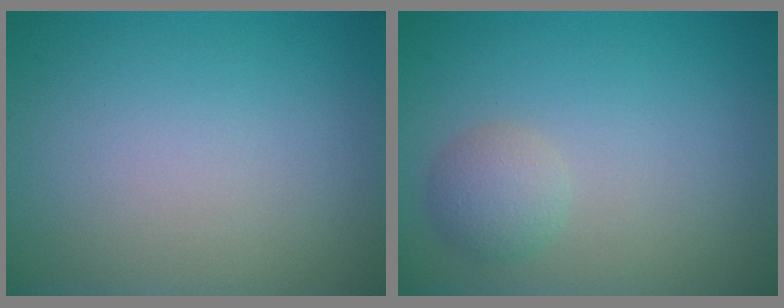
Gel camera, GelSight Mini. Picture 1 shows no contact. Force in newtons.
{"total": 2.1, "press": 2.1, "slide": 0.0}